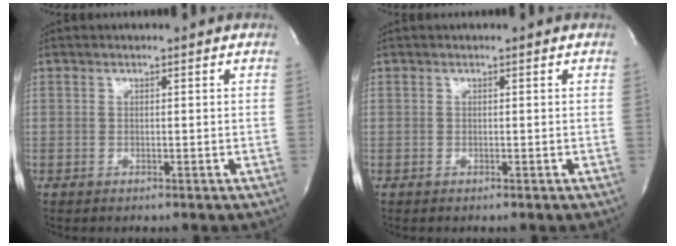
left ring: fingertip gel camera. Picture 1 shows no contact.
{"total": 0.0}